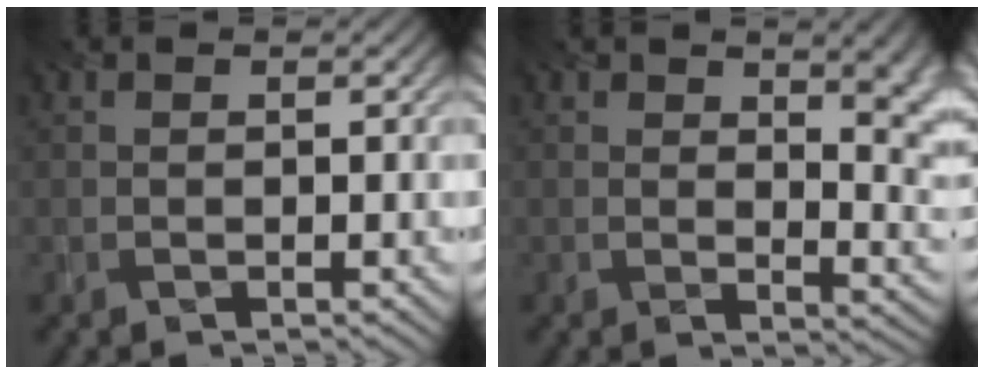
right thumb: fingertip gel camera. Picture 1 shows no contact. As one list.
[{"total": 8.3, "force": [3.0, 4.6, 6.2], "torque": [-0.064, -0.019, 0.060]}]